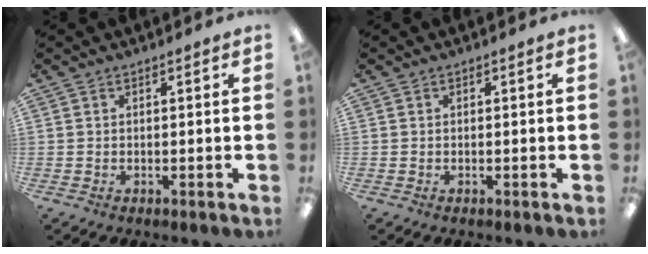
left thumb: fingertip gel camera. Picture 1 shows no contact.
{"total": 0.0}